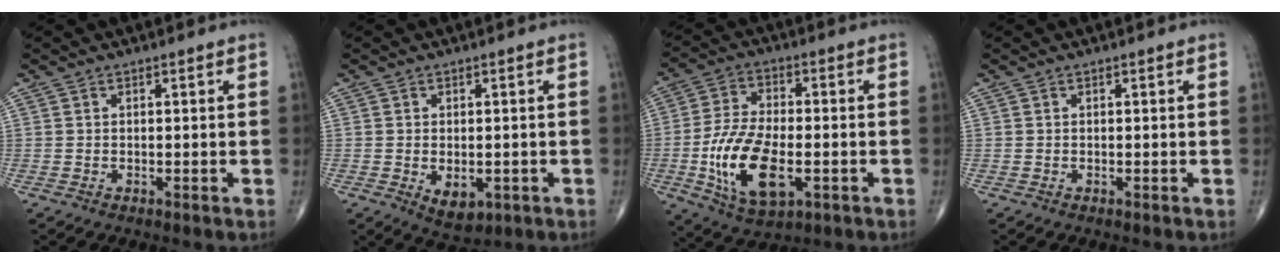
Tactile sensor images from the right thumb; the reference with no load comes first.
{"total": 5.1, "force": [-1.3, 3.1, 3.8], "torque": [-0.047, -0.003, -0.006]}
{"total": 15.4, "force": [-3.7, 7.7, 12.8], "torque": [-0.243, 0.005, -0.059]}
{"total": 0.0}